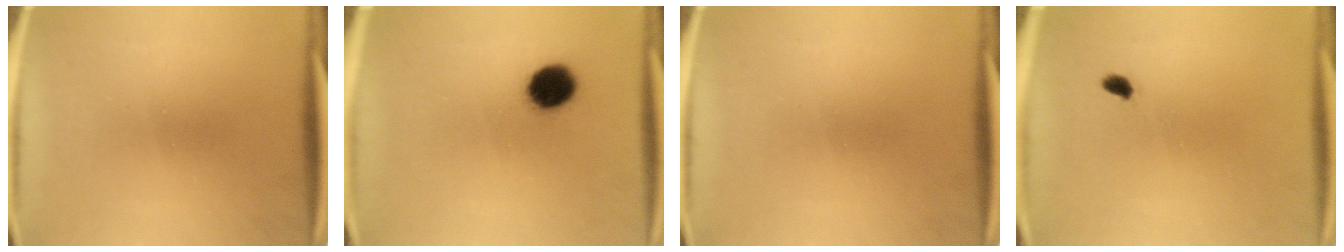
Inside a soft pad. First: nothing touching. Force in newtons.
{"total": 7.9}
{"total": 0.0}
{"total": 1.4}